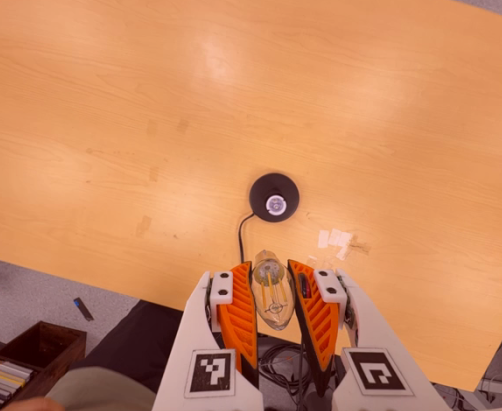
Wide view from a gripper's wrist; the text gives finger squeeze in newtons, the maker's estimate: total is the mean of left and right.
{"total": 19.7, "left": 21.5, "right": 17.9}